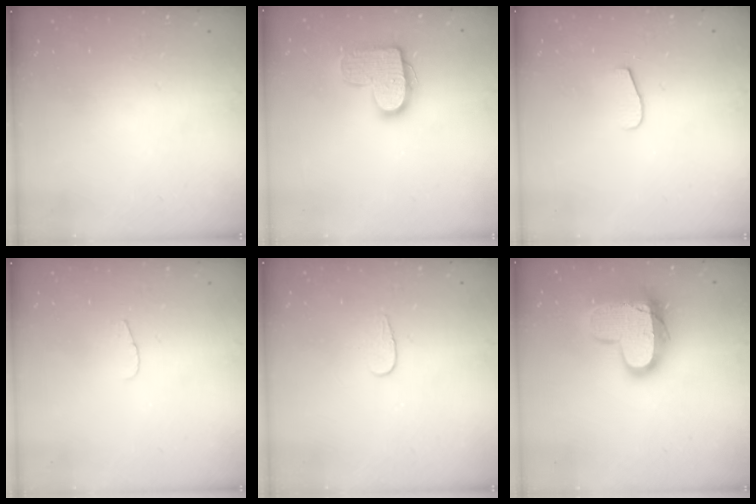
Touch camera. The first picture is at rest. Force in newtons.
{"total": 13.2, "press": 13.2, "slide": 0.7}
{"total": 7.5, "press": 7.5, "slide": 0.6}
{"total": 4.1, "press": 4.1, "slide": 0.4}
{"total": 3.7, "press": 3.7, "slide": 0.3}
{"total": 16.7, "press": 16.6, "slide": 1.3}